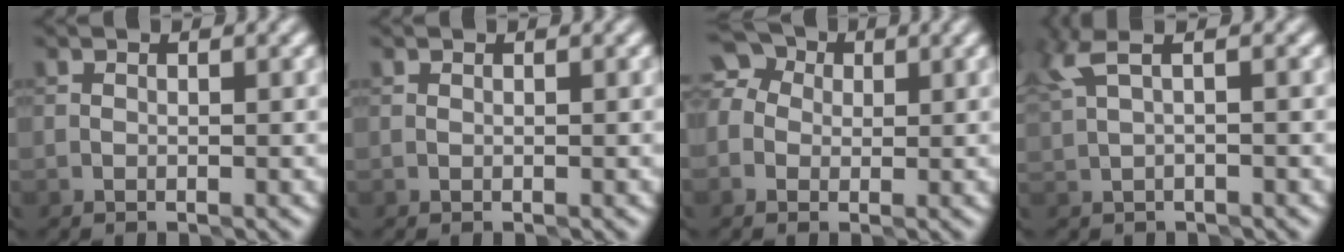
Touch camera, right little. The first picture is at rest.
{"total": 0.0}
{"total": 5.3, "force": [1.2, 4.4, 2.8], "torque": [-0.039, 0.034, -0.016]}
{"total": 2.0, "force": [1.0, 0.5, 1.7], "torque": [-0.039, 0.005, 0.022]}